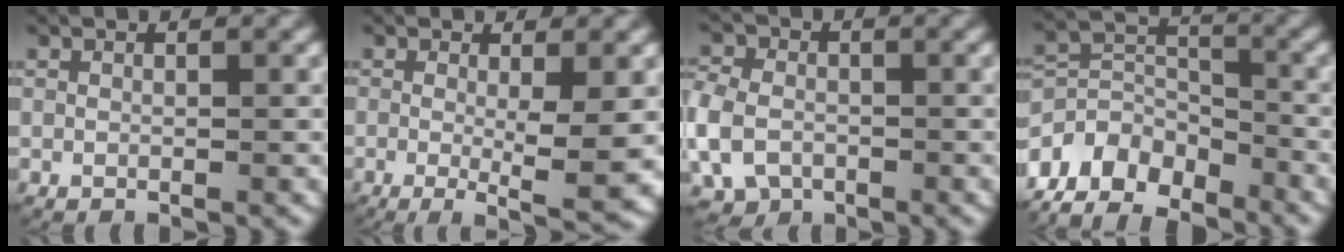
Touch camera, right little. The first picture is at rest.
{"total": 5.8, "force": [-2.9, 0.8, 5.0], "torque": [-0.077, -0.034, -0.034]}
{"total": 5.4, "force": [-1.6, 4.7, 2.1], "torque": [-0.059, -0.019, -0.023]}
{"total": 11.9, "force": [-6.9, 8.1, 5.3], "torque": [-0.094, -0.045, -0.105]}